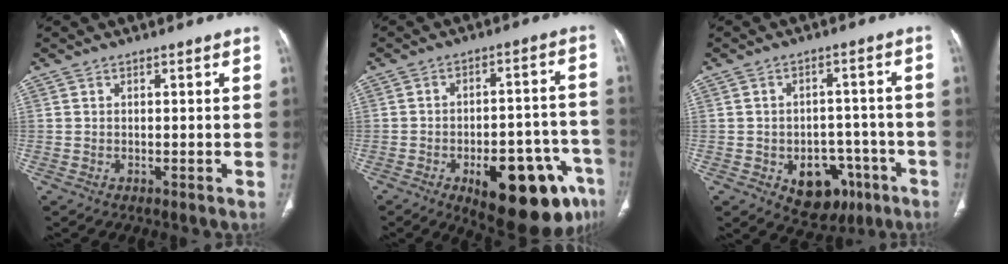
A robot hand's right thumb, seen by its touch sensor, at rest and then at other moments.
{"total": 20.8, "force": [-10.0, 8.4, 16.2], "torque": [-0.154, 0.048, -0.122]}
{"total": 11.4, "force": [-5.0, 8.0, 6.4], "torque": [-0.049, 0.035, -0.054]}